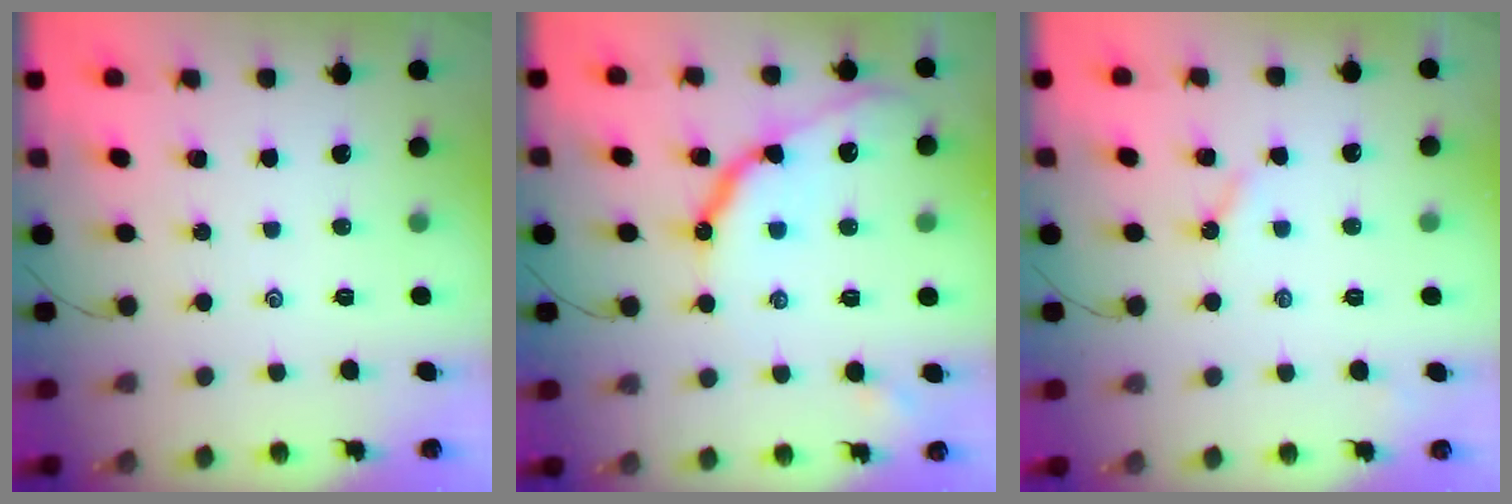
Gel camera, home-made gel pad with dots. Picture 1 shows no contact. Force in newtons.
{"total": 12.9, "press": 12.8, "slide": 1.0}
{"total": 2.8, "press": 2.8, "slide": 0.5}